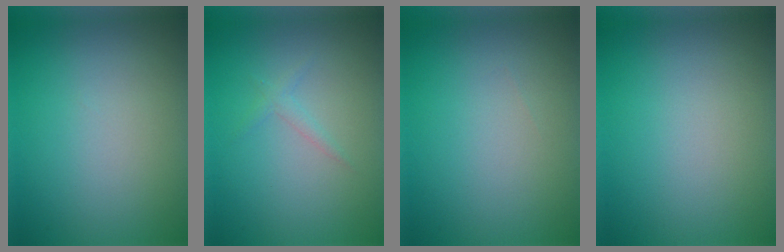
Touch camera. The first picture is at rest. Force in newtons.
{"total": 1.0, "press": 1.0, "slide": 0.0}
{"total": 0.0}
{"total": 0.0}